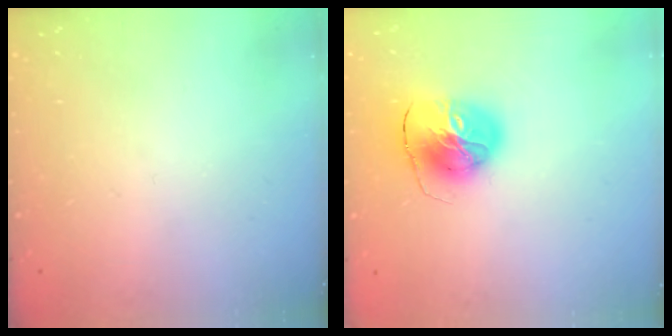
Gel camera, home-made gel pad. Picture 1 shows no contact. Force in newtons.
{"total": 11.3, "press": 11.2, "slide": 1.4}